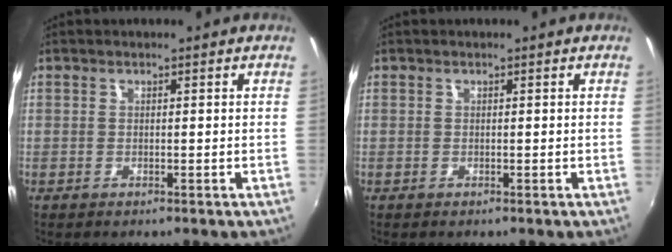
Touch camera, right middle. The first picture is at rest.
{"total": 0.0}